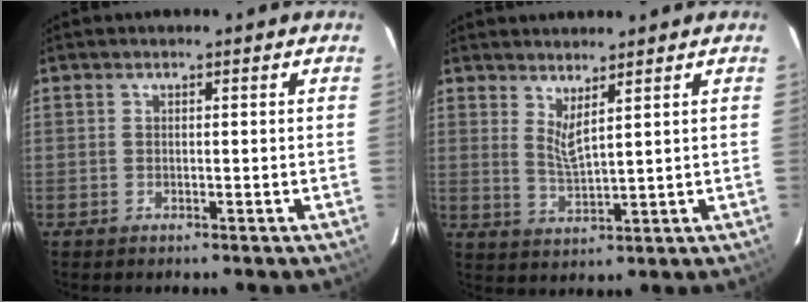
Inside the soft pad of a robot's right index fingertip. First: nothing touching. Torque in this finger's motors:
{"motor_torque": [-0.14, 0.02, 0.05, 0.05]}